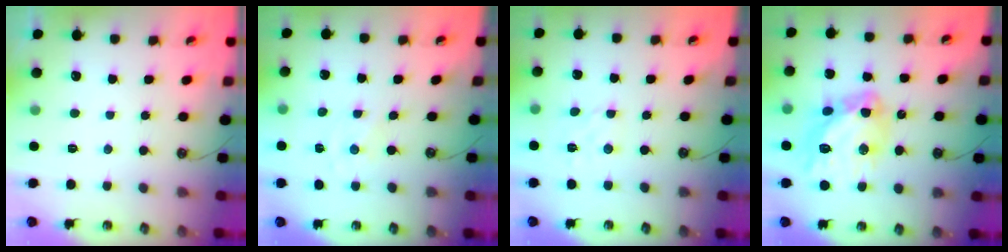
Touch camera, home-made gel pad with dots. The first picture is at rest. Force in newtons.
{"total": 0.0}
{"total": 1.8, "press": 1.7, "slide": 0.6}
{"total": 16.5, "press": 16.5, "slide": 1.7}